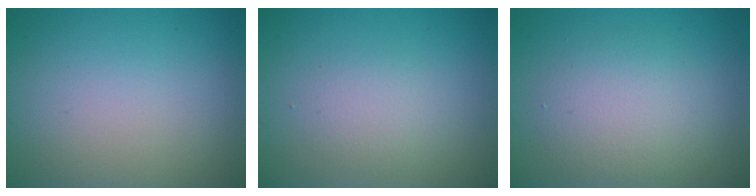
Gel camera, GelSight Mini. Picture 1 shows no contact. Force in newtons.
{"total": 1.8, "press": 1.8, "slide": 0.1}
{"total": 3.7, "press": 3.7, "slide": 0.2}